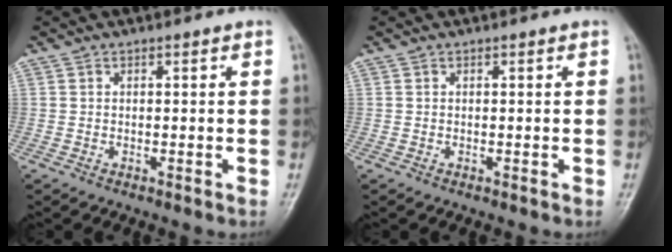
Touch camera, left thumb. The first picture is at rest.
{"total": 0.0}